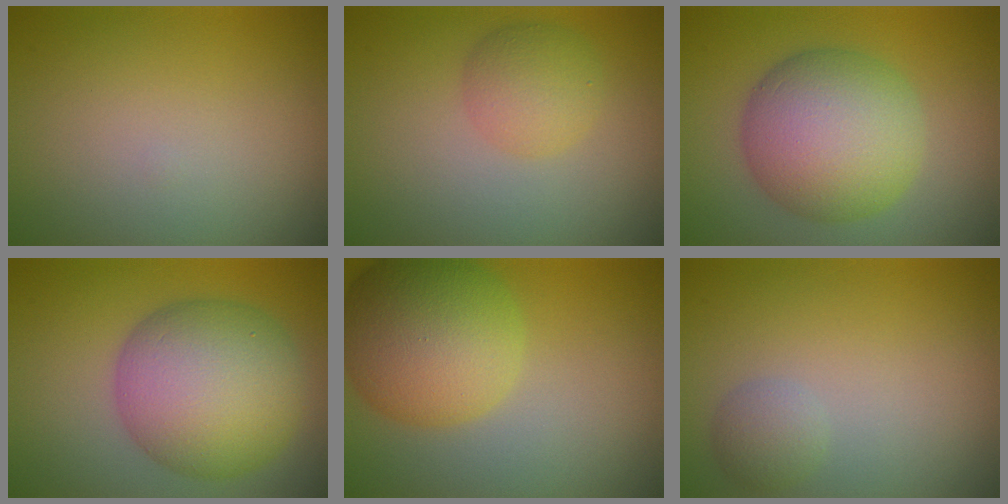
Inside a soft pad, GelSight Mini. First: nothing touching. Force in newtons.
{"total": 3.0, "press": 2.9, "slide": 0.2}
{"total": 8.7, "press": 8.7, "slide": 0.3}
{"total": 10.0, "press": 10.0, "slide": 0.2}
{"total": 8.4, "press": 8.4, "slide": 0.2}
{"total": 1.6, "press": 1.6, "slide": 0.1}